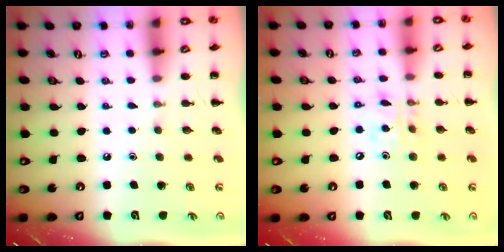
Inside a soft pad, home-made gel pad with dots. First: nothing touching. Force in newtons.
{"total": 9.1, "press": 8.9, "slide": 1.9}